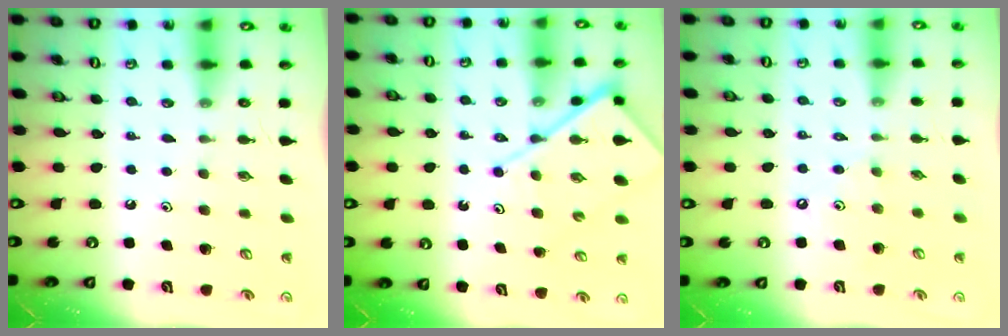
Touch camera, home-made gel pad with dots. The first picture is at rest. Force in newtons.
{"total": 9.0, "press": 8.9, "slide": 1.1}
{"total": 1.7, "press": 1.7, "slide": 0.3}